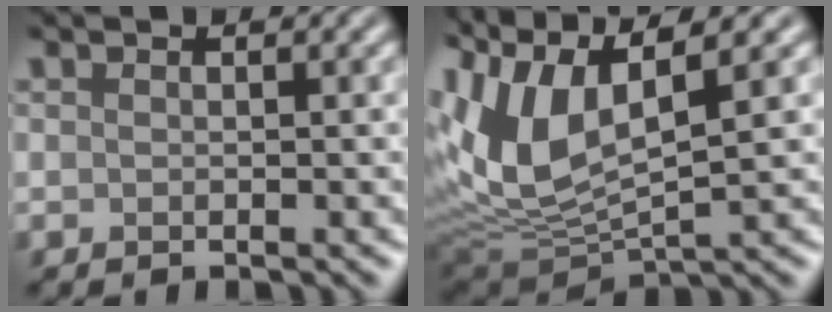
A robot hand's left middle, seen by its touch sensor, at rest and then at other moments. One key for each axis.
{"total": 10.1, "fx": 2.7, "fy": 4.7, "fz": 8.5, "tx": -0.205, "ty": 0.000, "tz": 0.055}